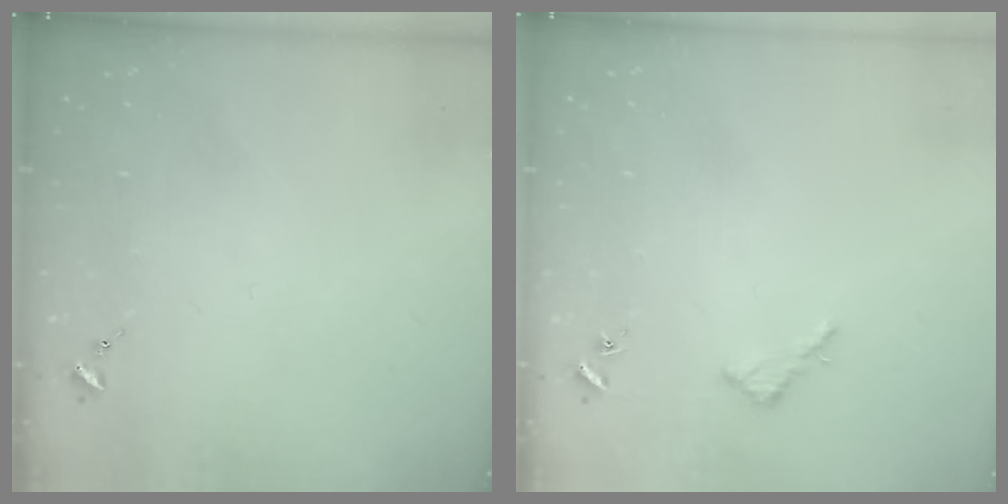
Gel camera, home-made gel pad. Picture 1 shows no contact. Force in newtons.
{"total": 2.6, "press": 2.6, "slide": 0.2}